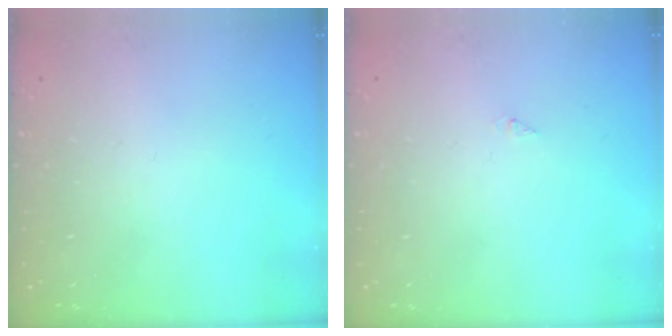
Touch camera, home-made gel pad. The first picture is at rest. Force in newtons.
{"total": 0.0}